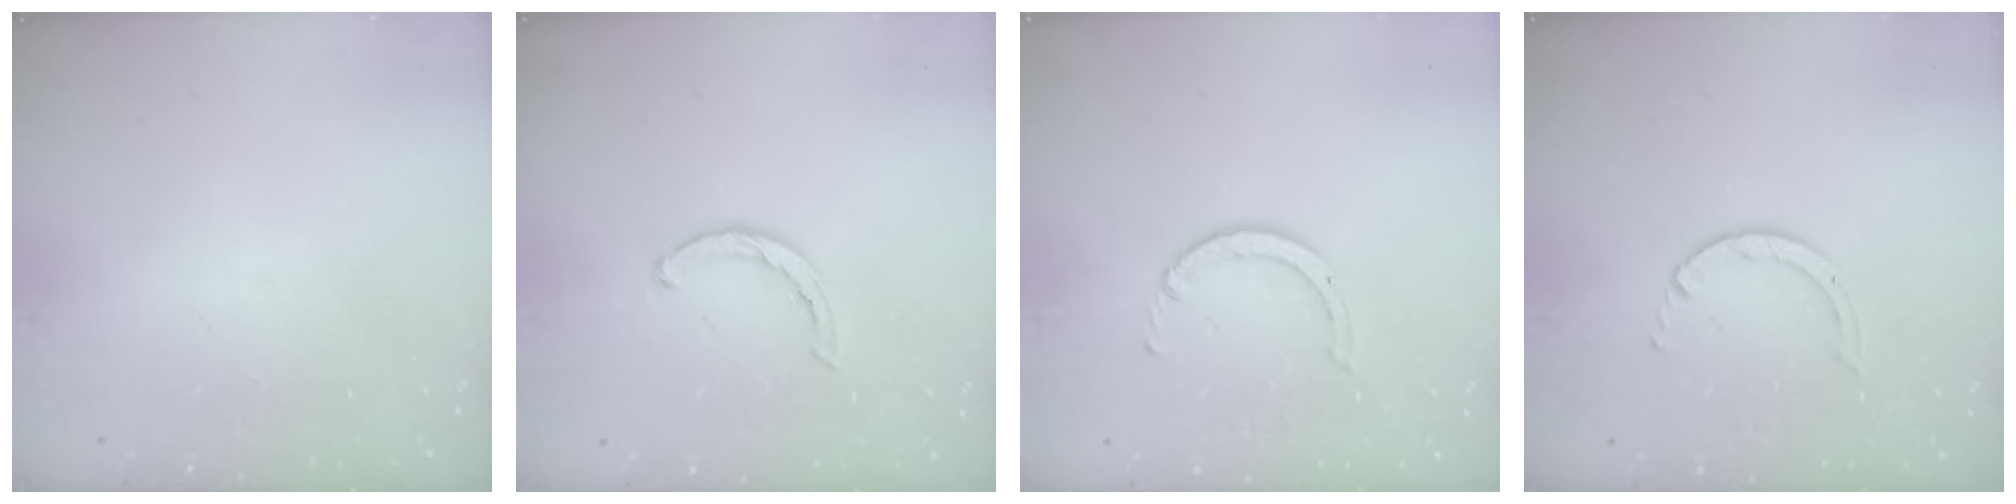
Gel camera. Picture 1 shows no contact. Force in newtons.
{"total": 2.7, "press": 2.7, "slide": 0.4}
{"total": 2.3, "press": 2.3, "slide": 0.3}
{"total": 2.5, "press": 2.4, "slide": 0.3}